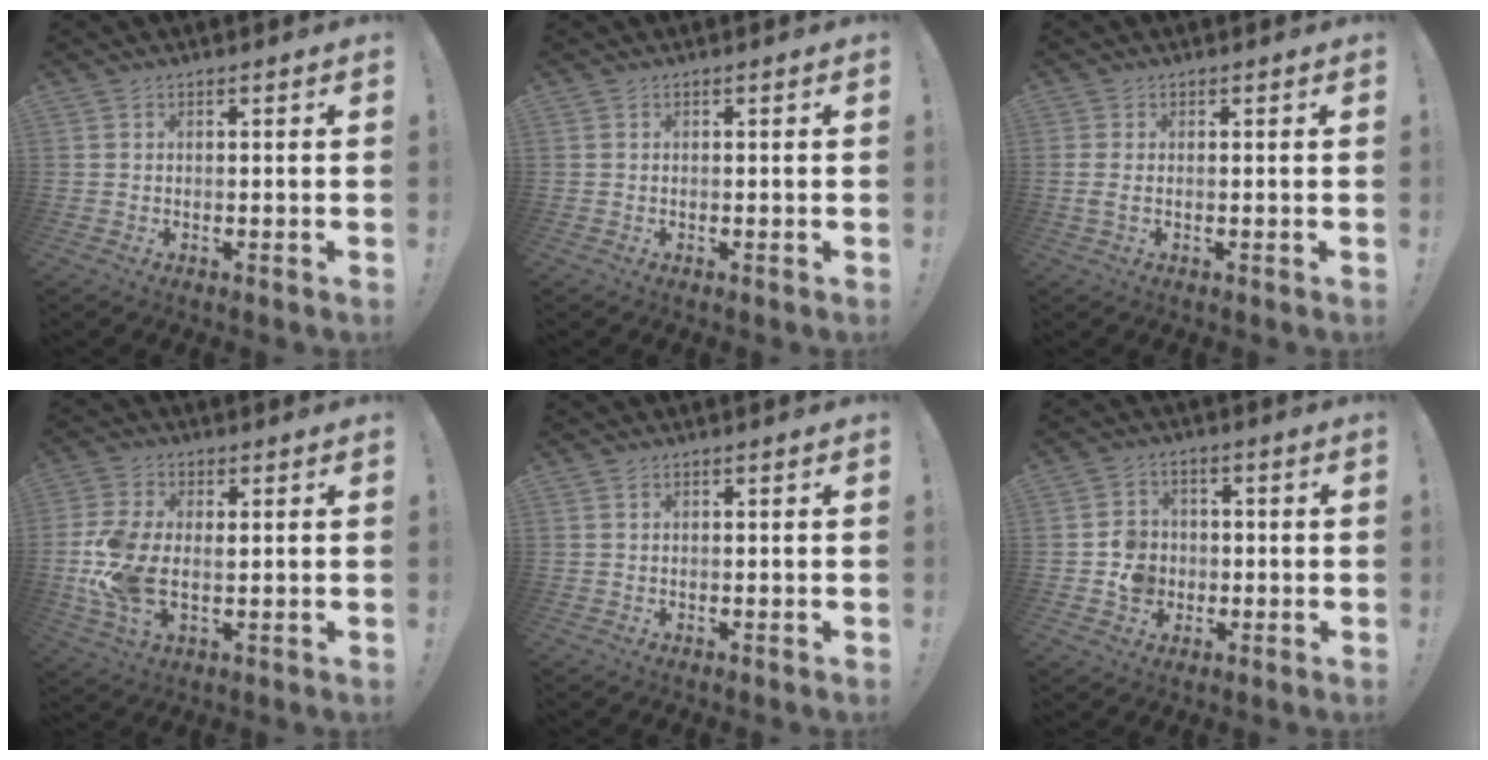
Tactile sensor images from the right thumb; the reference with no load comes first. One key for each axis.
{"total": 0.0}
{"total": 1.7, "fx": 0.3, "fy": 0.5, "fz": 1.6, "tx": -0.026, "ty": -0.003, "tz": 0.005}
{"total": 11.8, "fx": 0.1, "fy": 7.5, "fz": 9.2, "tx": -0.174, "ty": -0.009, "tz": 0.005}
{"total": 0.0}
{"total": 8.1, "fx": -1.9, "fy": 7.4, "fz": 2.6, "tx": -0.036, "ty": 0.021, "tz": -0.028}